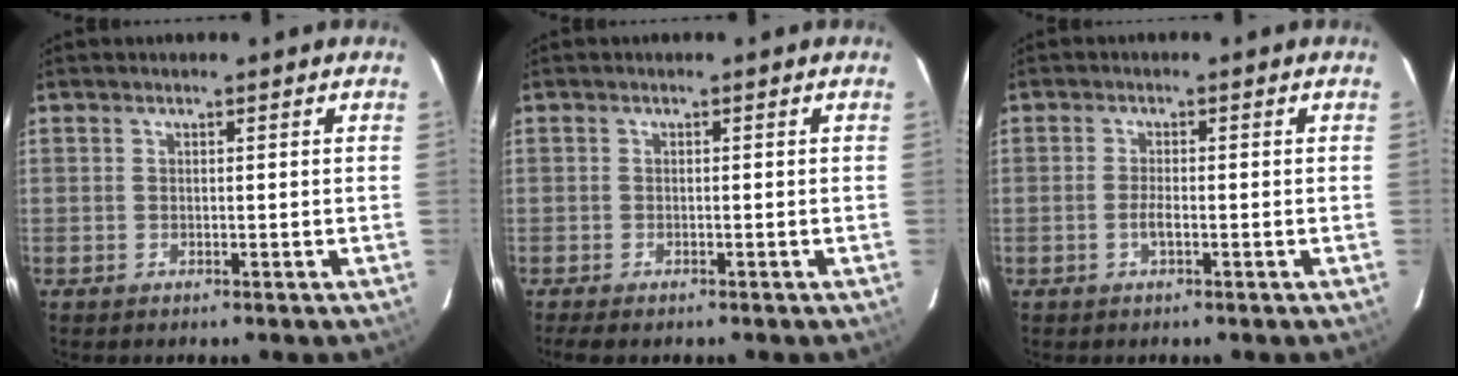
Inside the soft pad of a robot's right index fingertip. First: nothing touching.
{"total": 3.0, "force": [-2.4, 0.9, 1.7], "torque": [-0.040, -0.013, -0.040]}
{"total": 1.8, "force": [-0.8, 0.4, 1.5], "torque": [-0.033, -0.001, -0.014]}